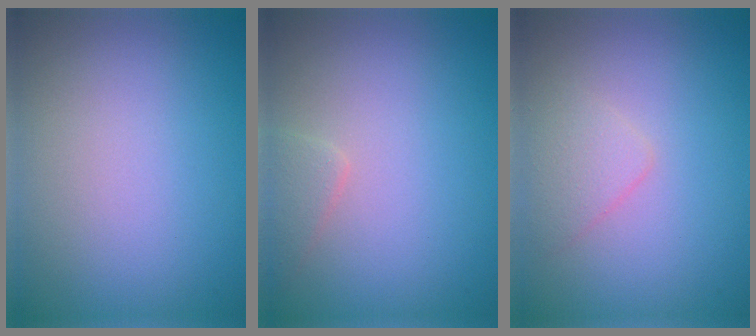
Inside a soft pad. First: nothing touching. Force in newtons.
{"total": 1.3, "press": 1.3, "slide": 0.1}
{"total": 1.7, "press": 1.7, "slide": 0.0}